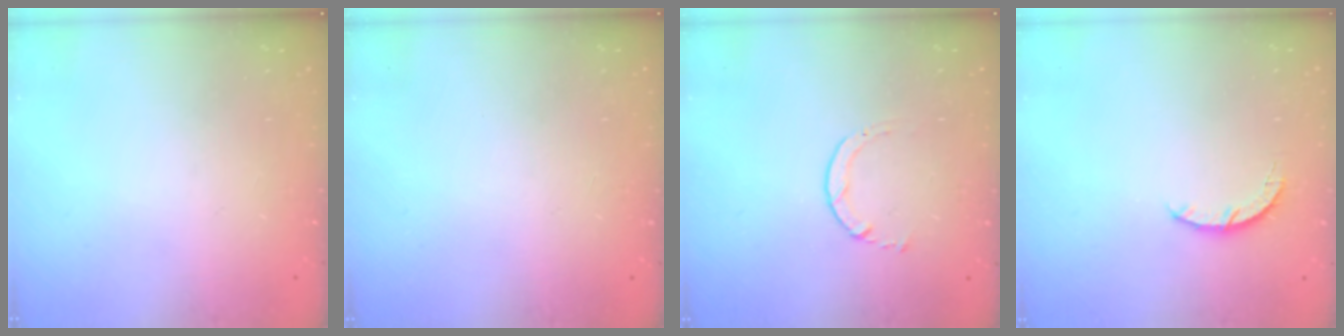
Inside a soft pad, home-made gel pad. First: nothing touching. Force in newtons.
{"total": 2.6, "press": 2.6, "slide": 0.2}
{"total": 1.7, "press": 1.6, "slide": 0.2}
{"total": 3.2, "press": 3.2, "slide": 0.4}